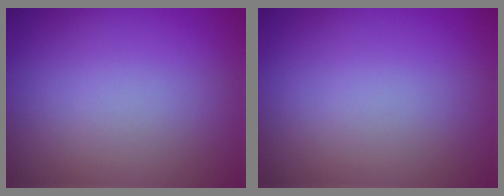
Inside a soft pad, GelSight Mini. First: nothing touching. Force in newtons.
{"total": 0.0}